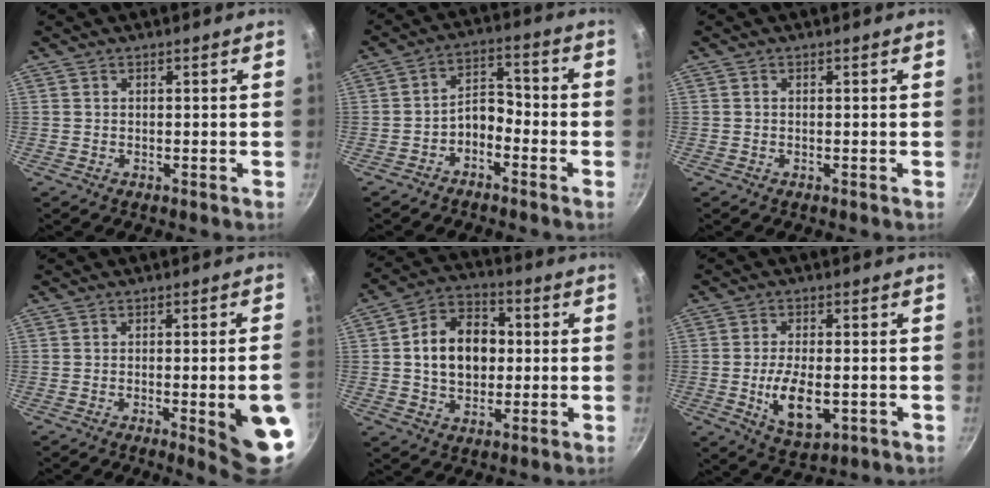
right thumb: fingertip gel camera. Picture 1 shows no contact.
{"total": 5.7, "force": [-3.0, 3.5, 3.3], "torque": [-0.035, 0.051, -0.058]}
{"total": 0.0}
{"total": 11.8, "force": [-3.0, 2.2, 11.2], "torque": [-0.117, 0.012, -0.031]}
{"total": 13.6, "force": [0.9, 10.1, 9.0], "torque": [-0.114, 0.021, 0.004]}
{"total": 9.8, "force": [-2.0, 4.9, 8.3], "torque": [-0.142, -0.001, -0.025]}